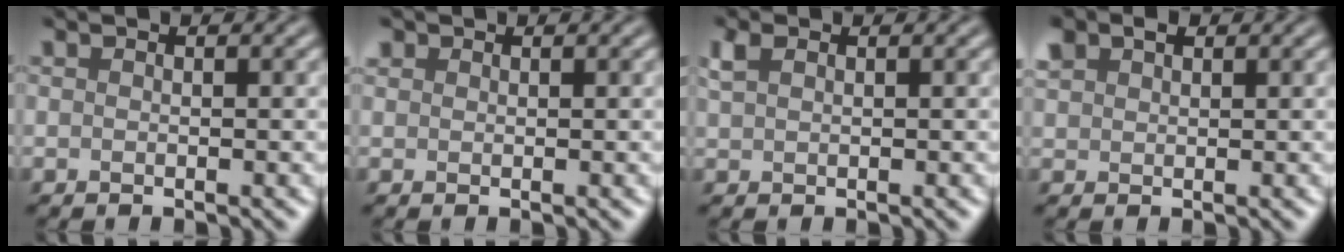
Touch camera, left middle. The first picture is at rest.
{"total": 0.7, "force": [0.5, 0.4, 0.0], "torque": [0.003, 0.001, 0.010]}
{"total": 1.6, "force": [1.0, 0.9, 0.9], "torque": [-0.024, 0.005, 0.022]}
{"total": 2.3, "force": [1.5, 1.5, 1.0], "torque": [-0.023, 0.008, 0.029]}